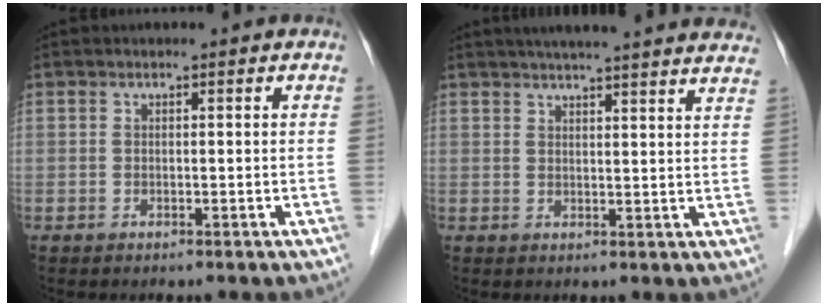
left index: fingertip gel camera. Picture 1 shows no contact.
{"total": 21.1, "force": [19.0, 1.0, 9.1], "torque": [-0.129, 0.005, 0.228]}